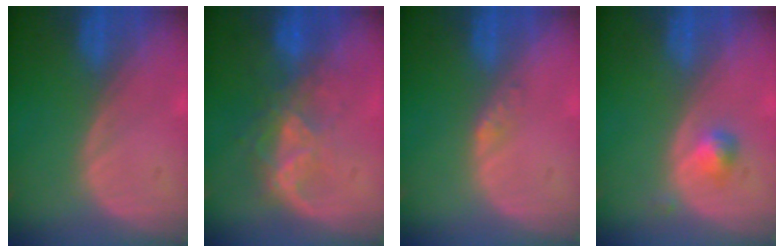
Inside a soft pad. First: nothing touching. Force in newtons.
{"total": 6.5, "press": 5.9, "slide": 2.7}
{"total": 1.2, "press": 1.2, "slide": 0.1}
{"total": 2.2, "press": 2.2, "slide": 0.2}